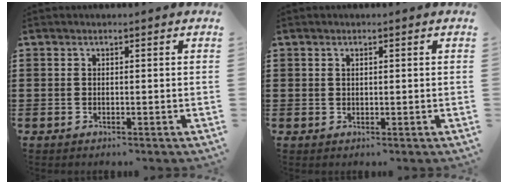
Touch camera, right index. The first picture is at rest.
{"total": 0.6, "force": [0.2, 0.3, 0.4], "torque": [-0.011, 0.000, 0.005]}